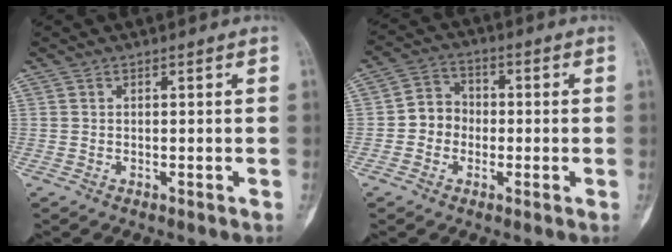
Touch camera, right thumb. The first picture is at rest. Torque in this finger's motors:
{"motor_torque": [0.06, 0.09, 0.35, -0.28, 0.01]}